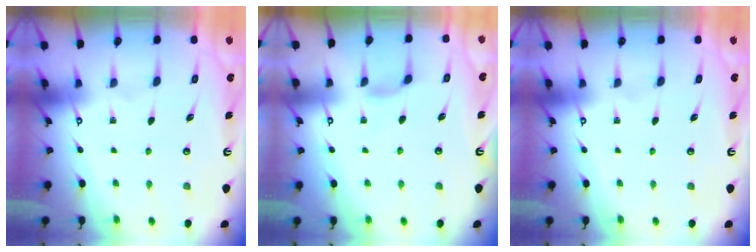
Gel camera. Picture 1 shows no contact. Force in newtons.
{"total": 2.3, "press": 2.2, "slide": 0.5}
{"total": 0.0}